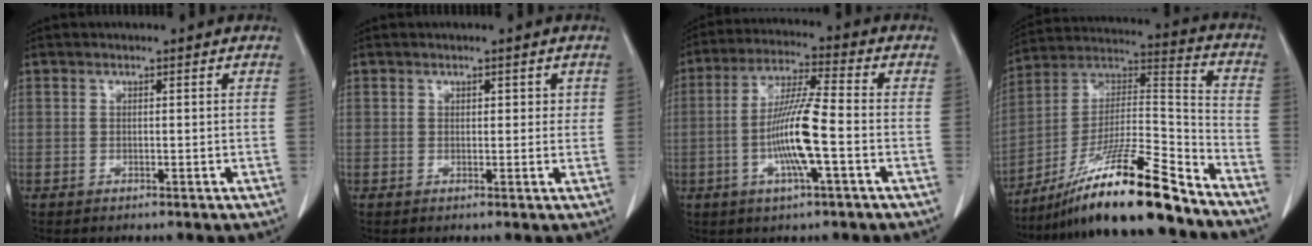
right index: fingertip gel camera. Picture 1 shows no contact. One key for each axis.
{"total": 1.8, "fx": 0.7, "fy": 1.2, "fz": 1.2, "tx": -0.008, "ty": 0.001, "tz": 0.008}
{"total": 10.7, "fx": -2.4, "fy": 0.2, "fz": 10.4, "tx": -0.202, "ty": -0.001, "tz": -0.049}
{"total": 19.7, "fx": -15.1, "fy": 0.3, "fz": 12.7, "tx": -0.228, "ty": -0.005, "tz": -0.270}